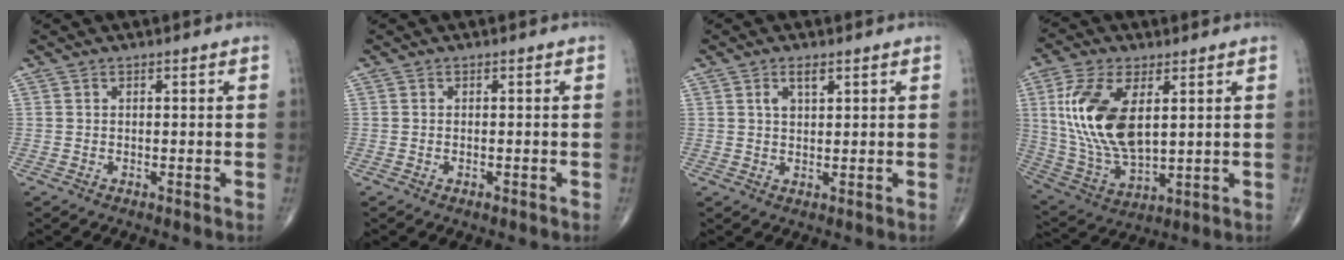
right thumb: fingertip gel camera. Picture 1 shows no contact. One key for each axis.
{"total": 0.8, "fx": -0.4, "fy": 0.4, "fz": 0.6, "tx": -0.015, "ty": 0.003, "tz": -0.004}
{"total": 2.9, "fx": 1.4, "fy": 1.3, "fz": 2.2, "tx": -0.039, "ty": -0.006, "tz": 0.027}
{"total": 17.4, "fx": 4.0, "fy": 8.9, "fz": 14.4, "tx": -0.292, "ty": -0.017, "tz": 0.085}